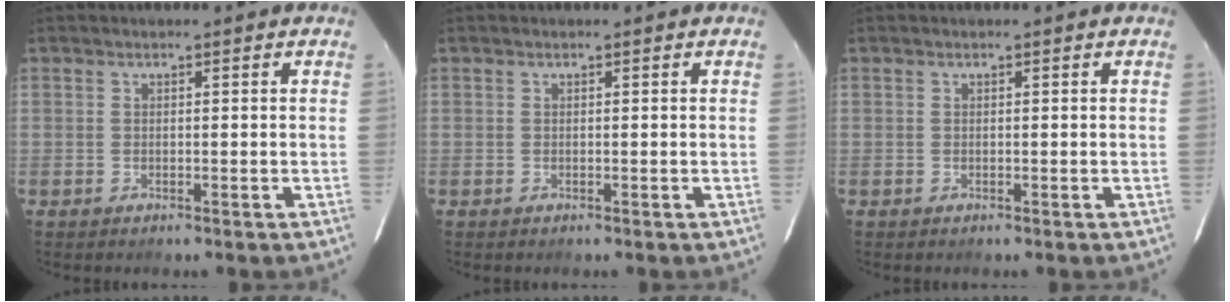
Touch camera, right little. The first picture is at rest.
{"total": 0.0}
{"total": 0.0}